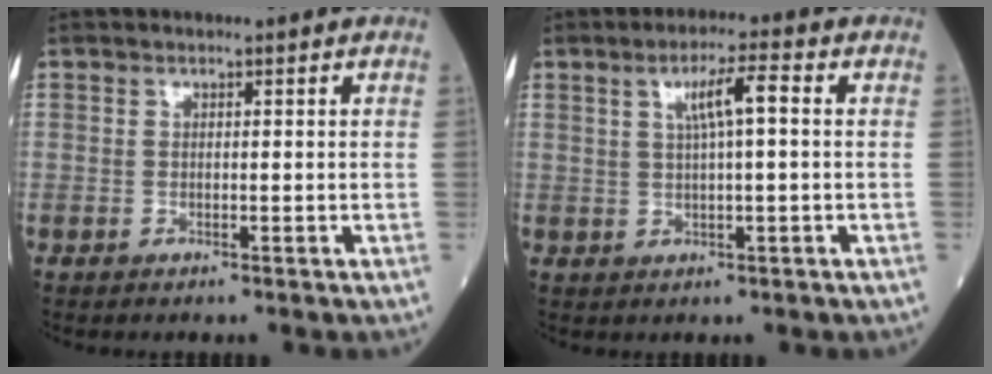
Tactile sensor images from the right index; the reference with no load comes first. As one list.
[{"total": 4.9, "force": [1.3, 0.3, 4.8], "torque": [-0.087, 0.010, 0.023]}]